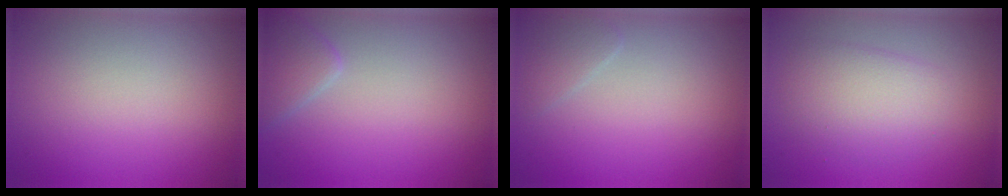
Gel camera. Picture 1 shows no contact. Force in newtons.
{"total": 2.1, "press": 2.1, "slide": 0.1}
{"total": 1.2, "press": 1.2, "slide": 0.0}
{"total": 3.5, "press": 3.5, "slide": 0.1}